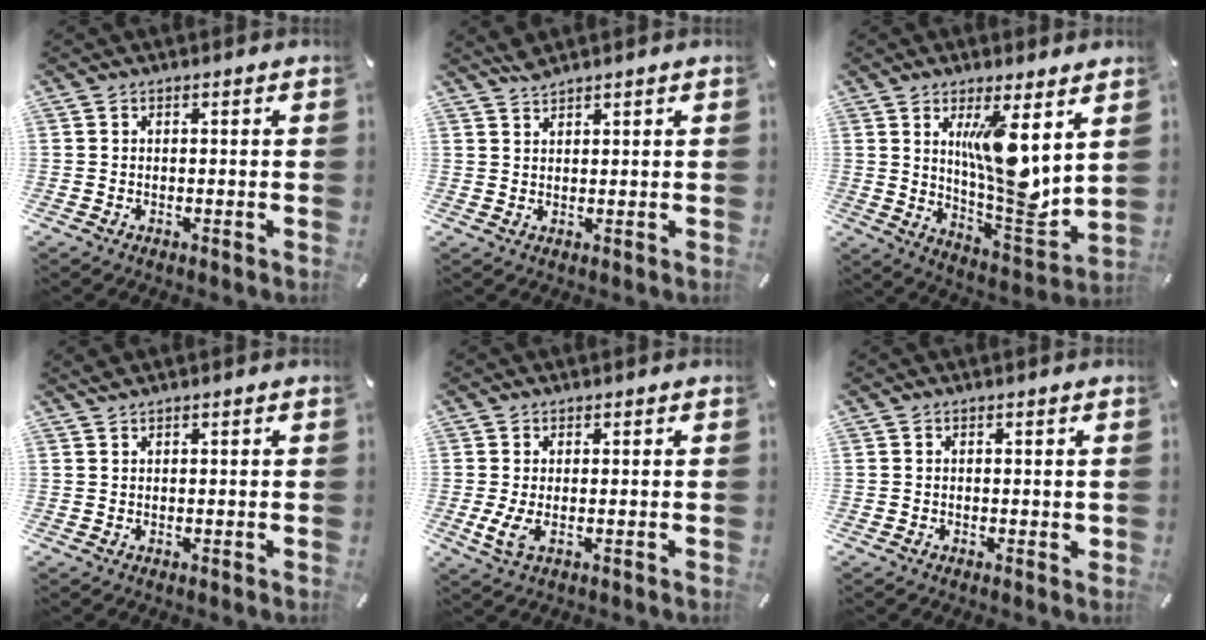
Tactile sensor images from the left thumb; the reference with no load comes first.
{"total": 2.0, "force": [1.9, 0.2, 0.5], "torque": [-0.014, -0.002, 0.037]}
{"total": 13.9, "force": [5.0, 4.2, 12.2], "torque": [-0.210, -0.049, 0.080]}
{"total": 0.8, "force": [0.8, 0.0, 0.1], "torque": [-0.001, -0.001, 0.016]}
{"total": 3.7, "force": [0.1, 1.6, 3.4], "torque": [-0.072, -0.010, -0.001]}
{"total": 0.5, "force": [0.2, 0.3, 0.3], "torque": [0.002, 0.000, 0.001]}